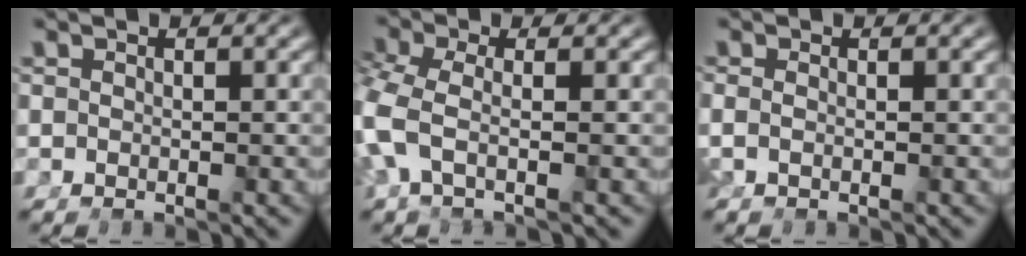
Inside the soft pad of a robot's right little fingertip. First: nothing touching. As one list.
[{"total": 4.2, "force": [-0.4, 2.4, 3.4], "torque": [-0.104, -0.020, 0.001]}, {"total": 1.4, "force": [-0.7, 0.1, 1.2], "torque": [-0.033, -0.016, 0.000]}]